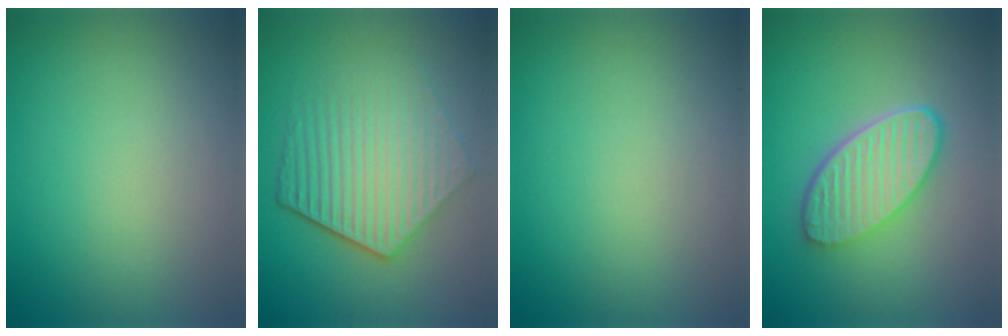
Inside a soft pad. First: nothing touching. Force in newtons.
{"total": 6.1, "press": 4.4, "slide": 4.2}
{"total": 0.0}
{"total": 5.7, "press": 4.5, "slide": 3.5}